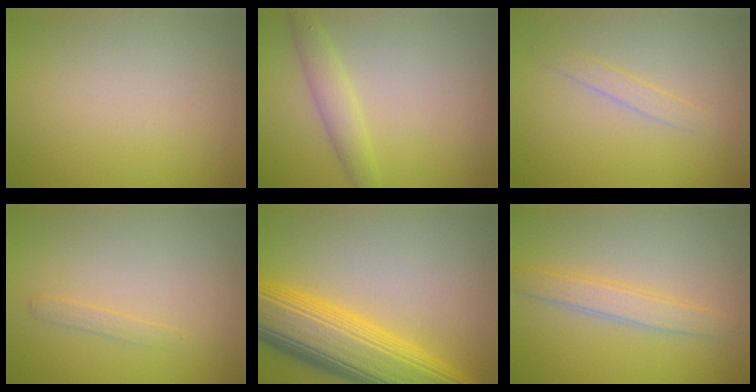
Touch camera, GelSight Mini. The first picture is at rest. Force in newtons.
{"total": 2.3, "press": 2.3, "slide": 0.0}
{"total": 1.2, "press": 1.2, "slide": 0.1}
{"total": 0.8, "press": 0.8, "slide": 0.0}
{"total": 10.6, "press": 10.6, "slide": 0.2}
{"total": 2.5, "press": 2.5, "slide": 0.0}